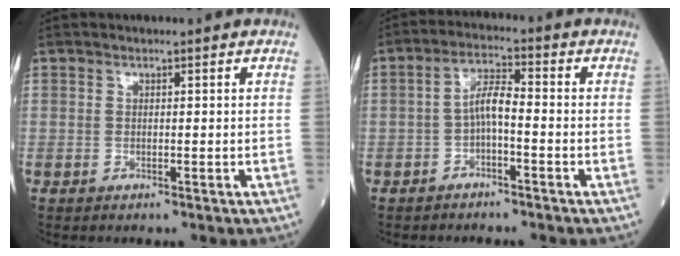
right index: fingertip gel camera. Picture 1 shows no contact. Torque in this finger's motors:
{"motor_torque": [0.73, -0.15, 0.40, 0.11]}